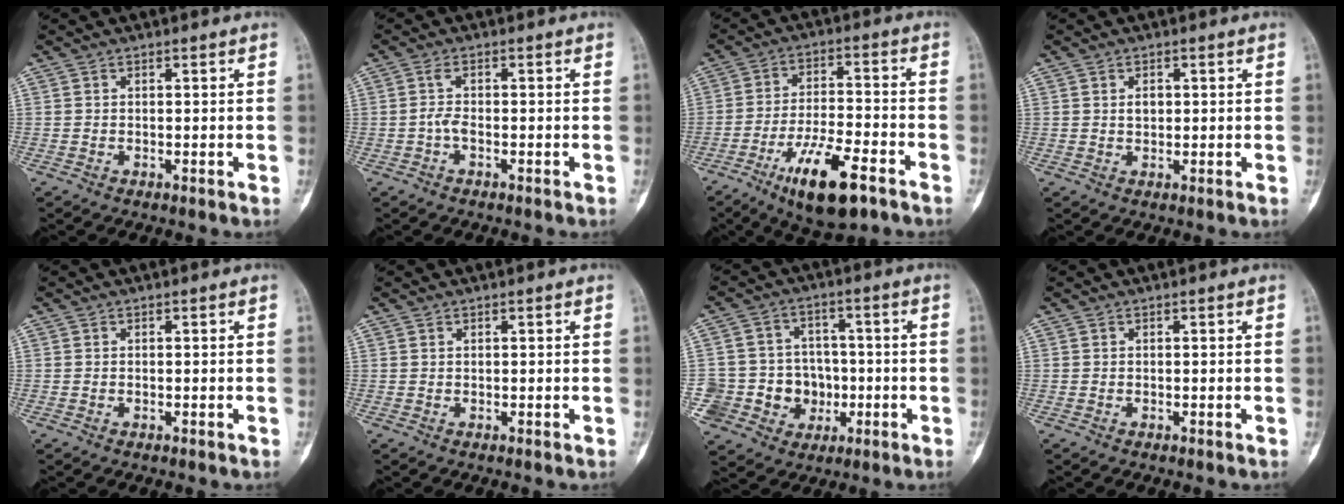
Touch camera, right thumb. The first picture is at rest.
{"total": 2.1, "force": [-0.6, 0.9, 1.8], "torque": [-0.040, 0.007, -0.014]}
{"total": 13.8, "force": [-7.7, 4.5, 10.5], "torque": [-0.181, 0.035, -0.124]}
{"total": 1.9, "force": [0.5, 1.3, 1.3], "torque": [-0.018, -0.001, 0.009]}
{"total": 0.0}
{"total": 0.0}
{"total": 12.5, "force": [-2.6, 11.7, 3.6], "torque": [-0.030, 0.035, -0.029]}
{"total": 0.0}